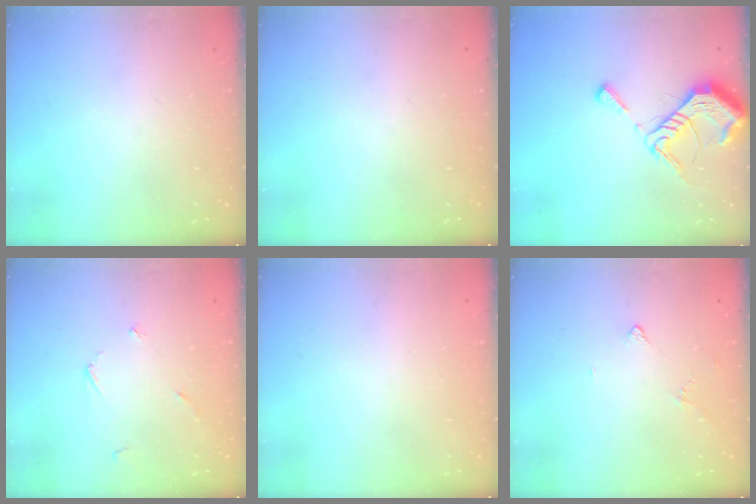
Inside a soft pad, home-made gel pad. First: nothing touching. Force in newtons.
{"total": 0.0}
{"total": 10.2, "press": 10.2, "slide": 1.1}
{"total": 3.4, "press": 3.4, "slide": 0.3}
{"total": 1.8, "press": 1.8, "slide": 0.1}
{"total": 1.8, "press": 1.7, "slide": 0.4}